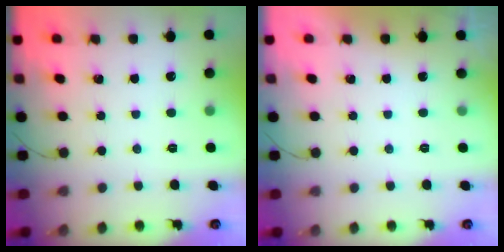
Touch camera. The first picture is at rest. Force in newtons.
{"total": 0.0}